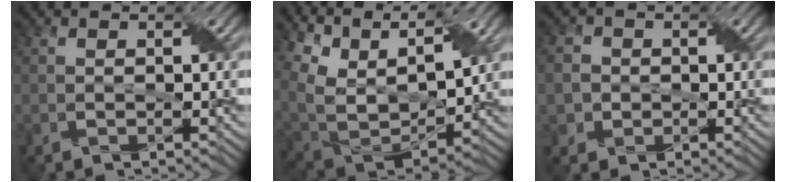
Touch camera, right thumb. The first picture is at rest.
{"total": 13.3, "force": [8.8, 5.8, 8.1], "torque": [-0.233, 0.029, 0.158]}
{"total": 3.8, "force": [-0.4, 3.6, 1.0], "torque": [-0.024, 0.011, -0.022]}